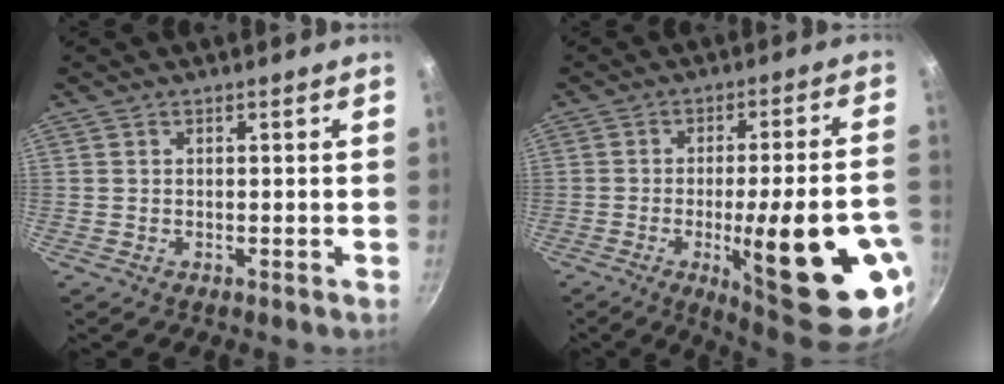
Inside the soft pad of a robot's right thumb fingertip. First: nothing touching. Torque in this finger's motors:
{"motor_torque": [2.59, 2.42, 2.39, -0.38, 0.53]}